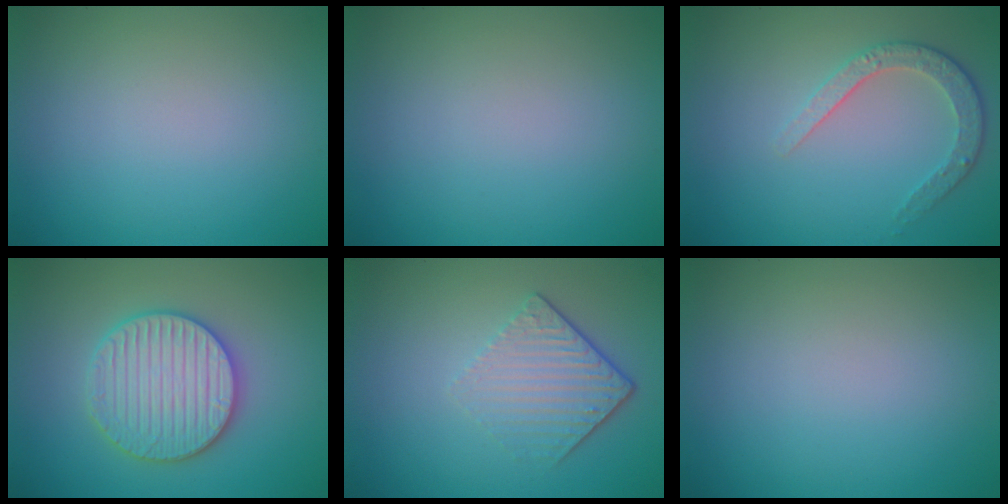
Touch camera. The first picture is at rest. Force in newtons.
{"total": 0.0}
{"total": 2.6, "press": 2.5, "slide": 1.0}
{"total": 5.7, "press": 5.6, "slide": 1.1}
{"total": 4.3, "press": 2.8, "slide": 3.3}
{"total": 0.0}